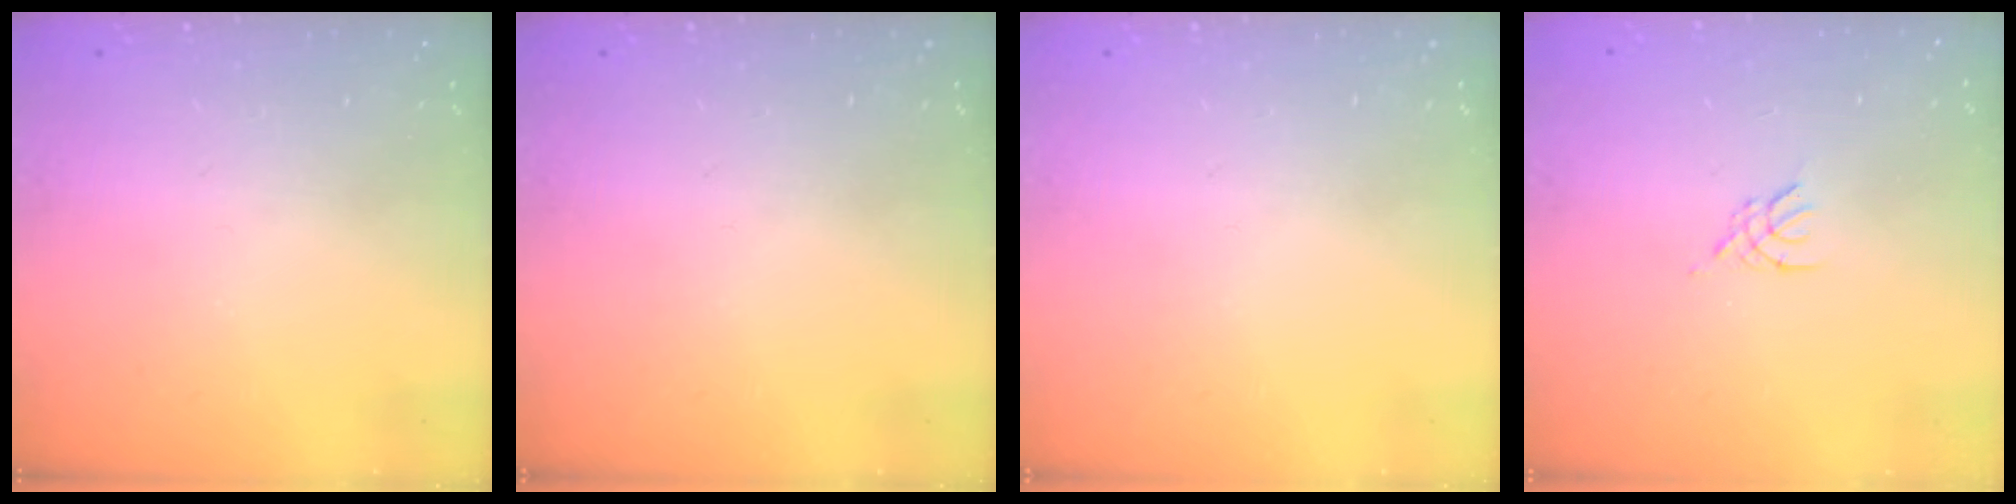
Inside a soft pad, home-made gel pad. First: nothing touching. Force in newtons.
{"total": 0.0}
{"total": 0.0}
{"total": 2.6, "press": 2.5, "slide": 0.6}